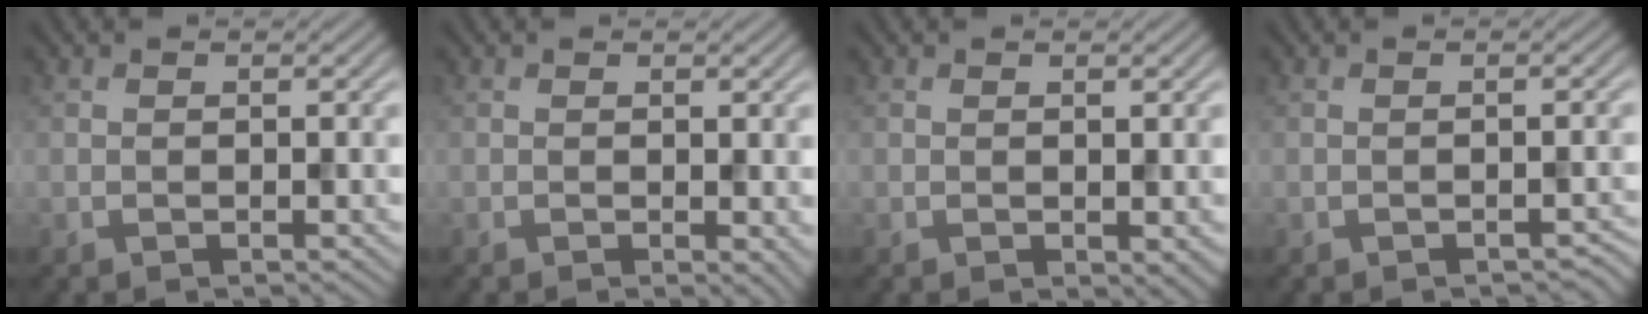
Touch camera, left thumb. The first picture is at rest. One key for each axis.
{"total": 1.4, "fx": 0.0, "fy": 0.7, "fz": 1.2, "tx": -0.015, "ty": -0.006, "tz": 0.001}
{"total": 1.1, "fx": 0.0, "fy": 0.7, "fz": 0.9, "tx": -0.011, "ty": -0.004, "tz": 0.003}
{"total": 1.0, "fx": -0.9, "fy": 0.2, "fz": 0.5, "tx": -0.005, "ty": -0.002, "tz": -0.011}